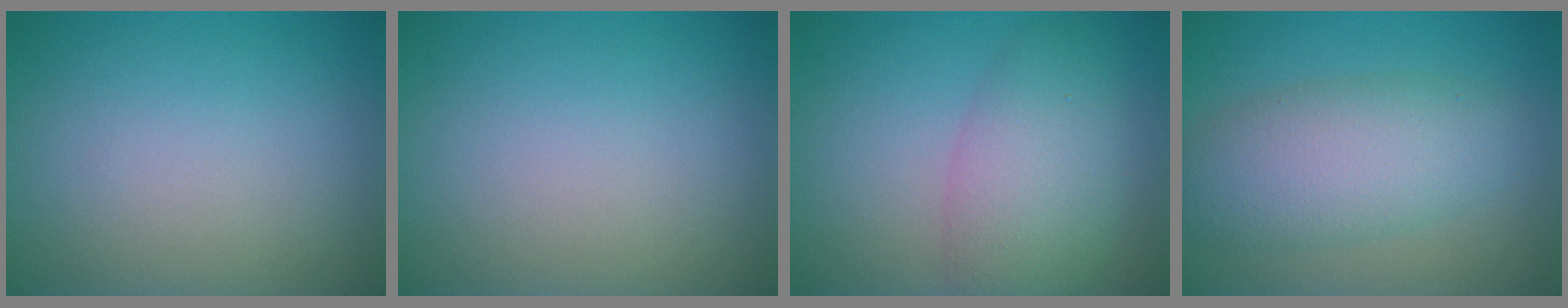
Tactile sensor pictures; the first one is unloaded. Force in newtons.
{"total": 0.0}
{"total": 5.8, "press": 5.8, "slide": 0.2}
{"total": 6.0, "press": 6.0, "slide": 0.4}